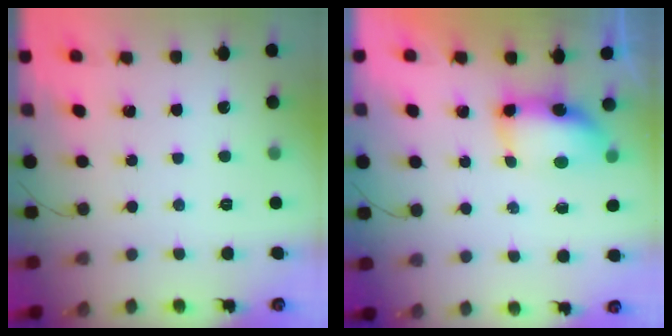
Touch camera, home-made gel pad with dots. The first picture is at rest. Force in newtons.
{"total": 7.7, "press": 7.7, "slide": 0.6}